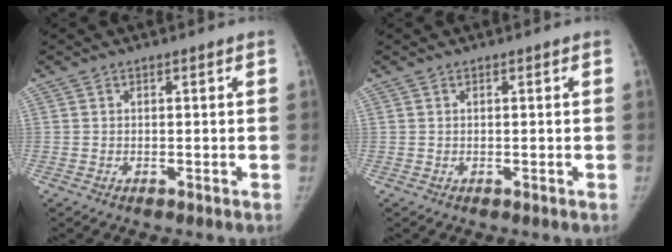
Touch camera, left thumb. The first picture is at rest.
{"total": 0.0}